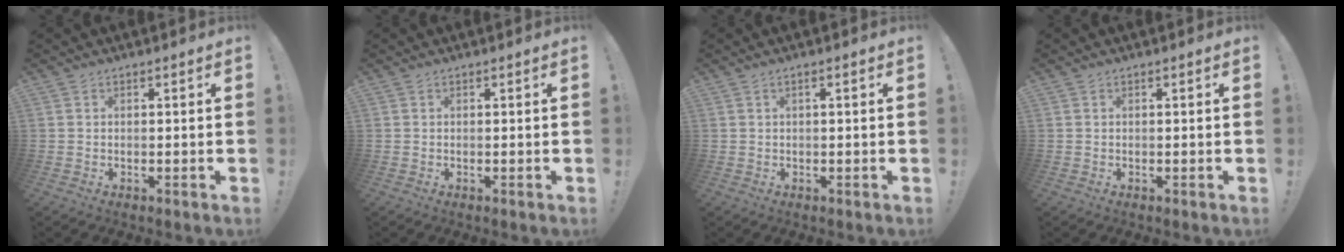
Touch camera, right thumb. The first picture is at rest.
{"total": 0.0}
{"total": 1.4, "force": [0.1, -0.1, 1.4], "torque": [-0.033, 0.002, 0.002]}
{"total": 0.0}